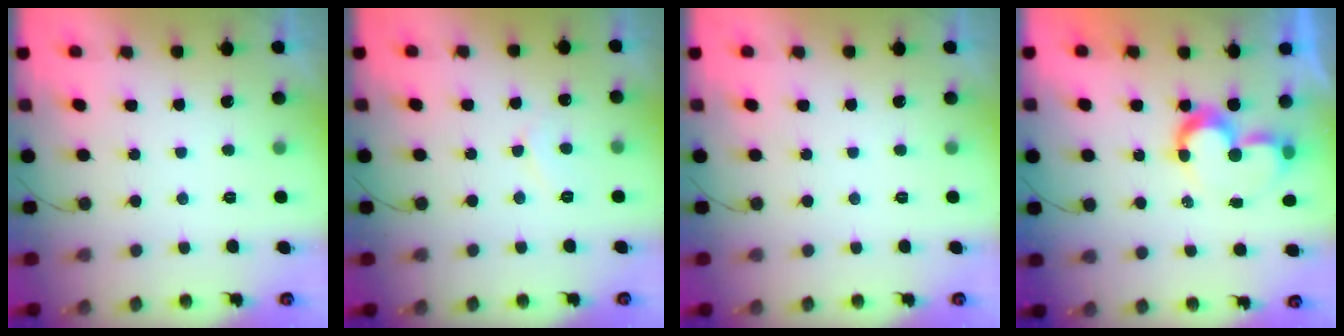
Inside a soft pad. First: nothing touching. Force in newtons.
{"total": 5.0, "press": 4.9, "slide": 0.5}
{"total": 0.0}
{"total": 9.2, "press": 9.2, "slide": 0.3}